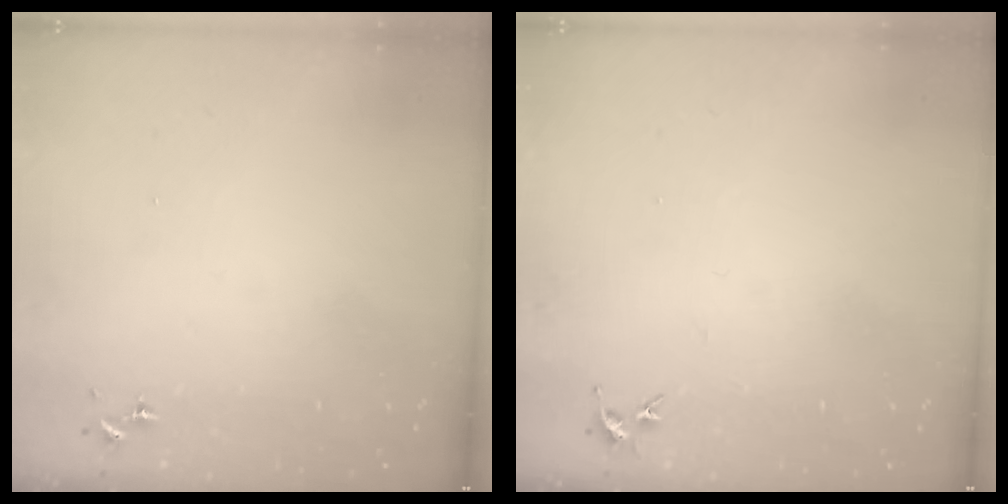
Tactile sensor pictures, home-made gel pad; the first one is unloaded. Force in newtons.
{"total": 3.6, "press": 3.5, "slide": 0.4}